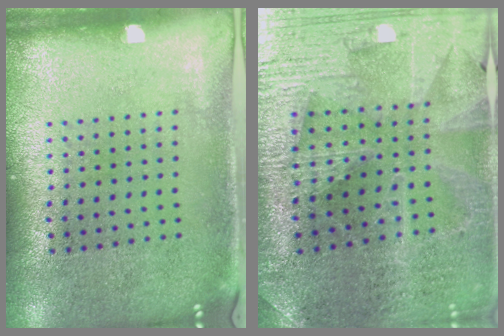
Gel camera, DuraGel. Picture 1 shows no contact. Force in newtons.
{"total": 3.0, "press": 3.0, "slide": 0.5}